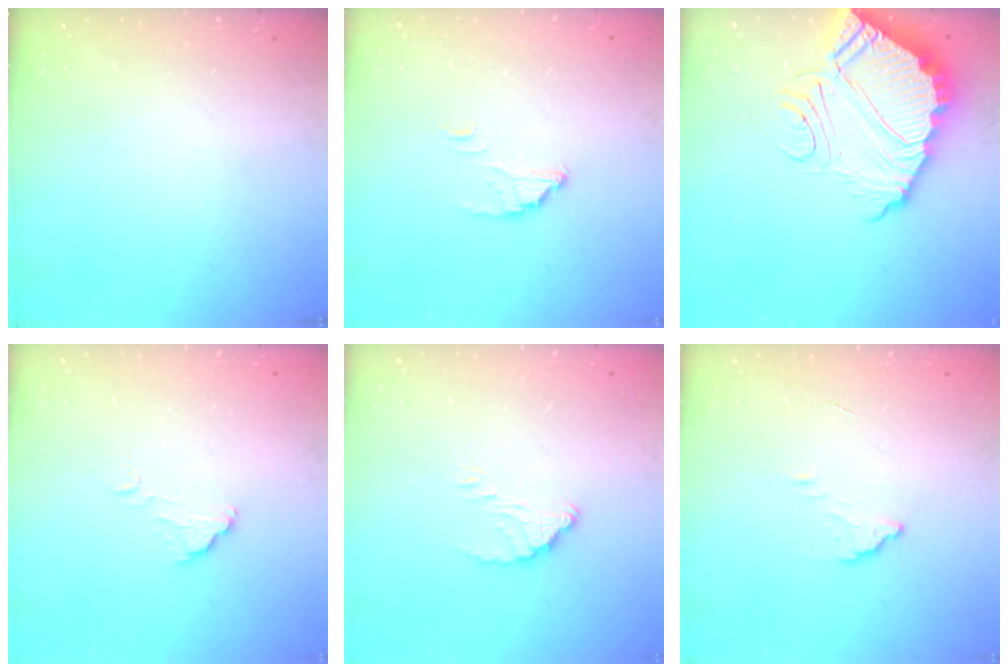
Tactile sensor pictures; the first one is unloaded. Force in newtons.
{"total": 2.8, "press": 2.8, "slide": 0.1}
{"total": 14.3, "press": 14.3, "slide": 1.1}
{"total": 2.4, "press": 2.4, "slide": 0.1}
{"total": 4.7, "press": 4.7, "slide": 0.3}
{"total": 2.8, "press": 2.8, "slide": 0.2}